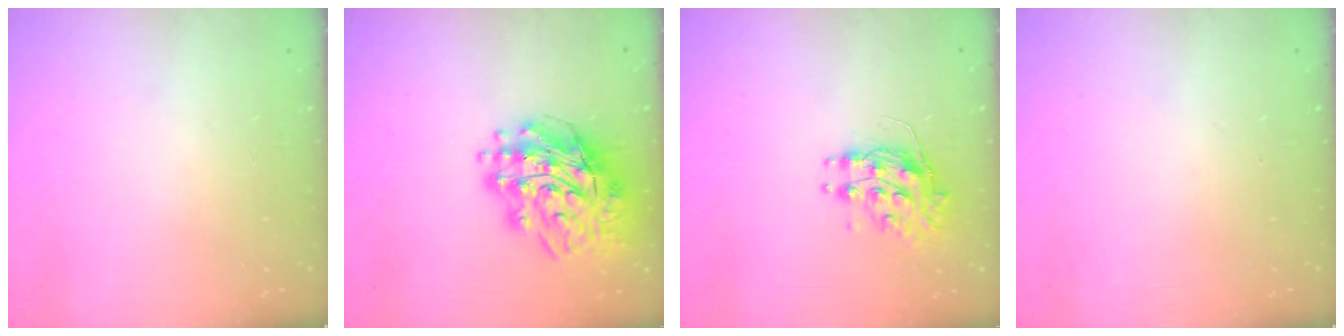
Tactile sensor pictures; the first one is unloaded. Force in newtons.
{"total": 18.5, "press": 18.3, "slide": 3.0}
{"total": 9.2, "press": 9.2, "slide": 0.5}
{"total": 0.0}